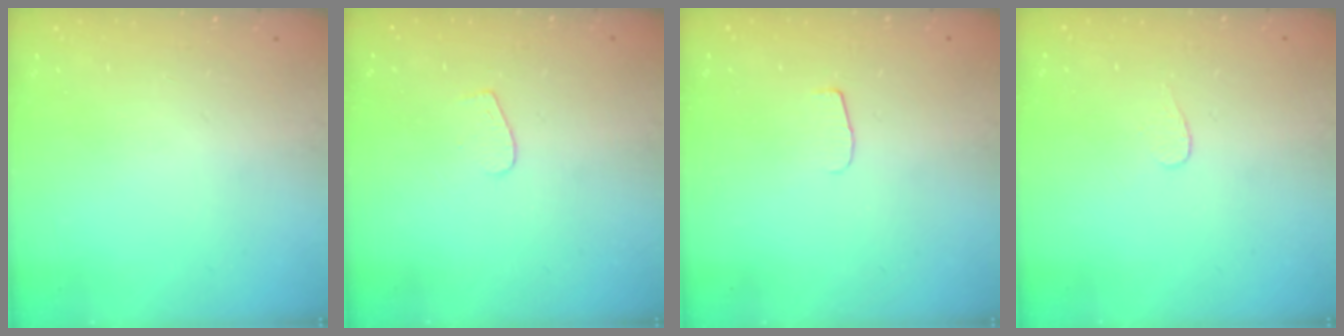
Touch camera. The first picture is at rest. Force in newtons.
{"total": 3.9, "press": 3.9, "slide": 0.4}
{"total": 4.5, "press": 4.4, "slide": 0.5}
{"total": 3.3, "press": 3.3, "slide": 0.3}